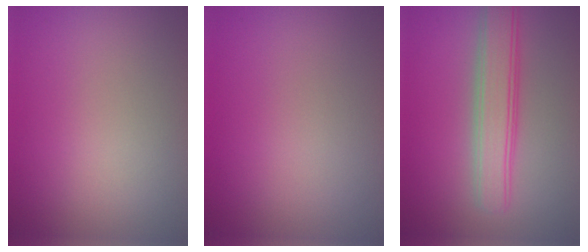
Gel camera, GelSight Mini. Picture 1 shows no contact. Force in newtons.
{"total": 0.0}
{"total": 4.7, "press": 4.7, "slide": 0.1}